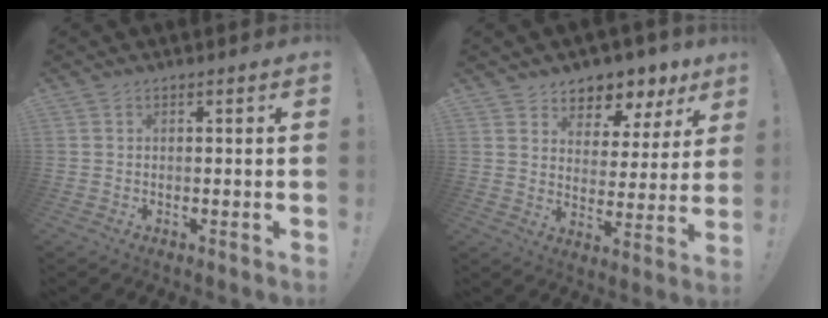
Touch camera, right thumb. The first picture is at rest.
{"total": 7.1, "force": [5.4, 4.4, 1.4], "torque": [-0.014, -0.053, 0.100]}